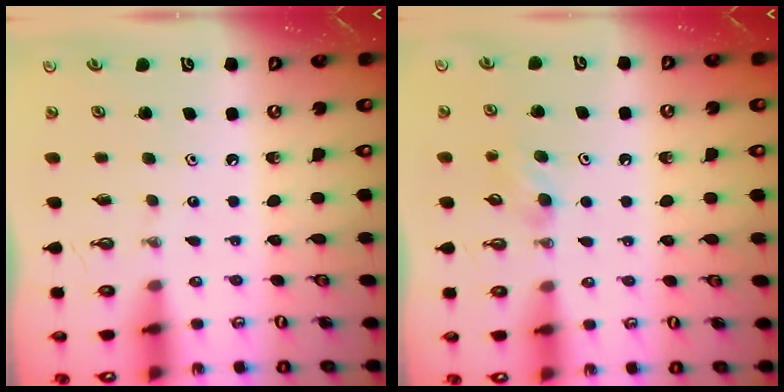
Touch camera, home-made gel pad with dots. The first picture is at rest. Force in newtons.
{"total": 5.3, "press": 5.1, "slide": 1.4}